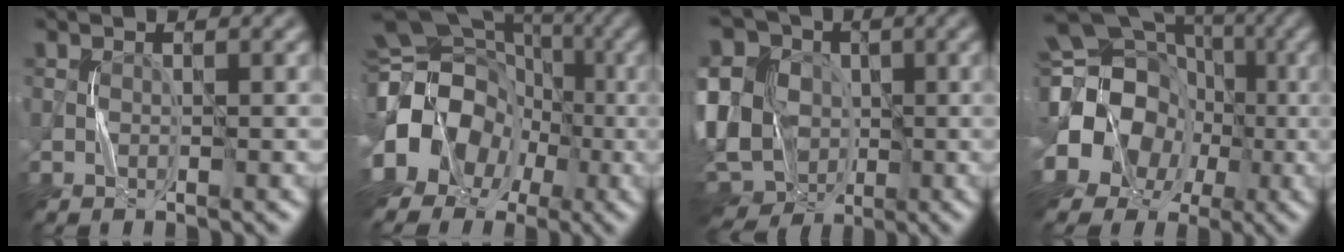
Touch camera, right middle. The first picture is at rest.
{"total": 13.6, "force": [-5.2, 11.3, 5.4], "torque": [-0.103, -0.019, -0.111]}
{"total": 13.9, "force": [-1.3, 10.4, 9.1], "torque": [-0.187, 0.015, -0.026]}
{"total": 18.4, "force": [-2.4, 16.7, 7.4], "torque": [-0.164, -0.006, -0.078]}